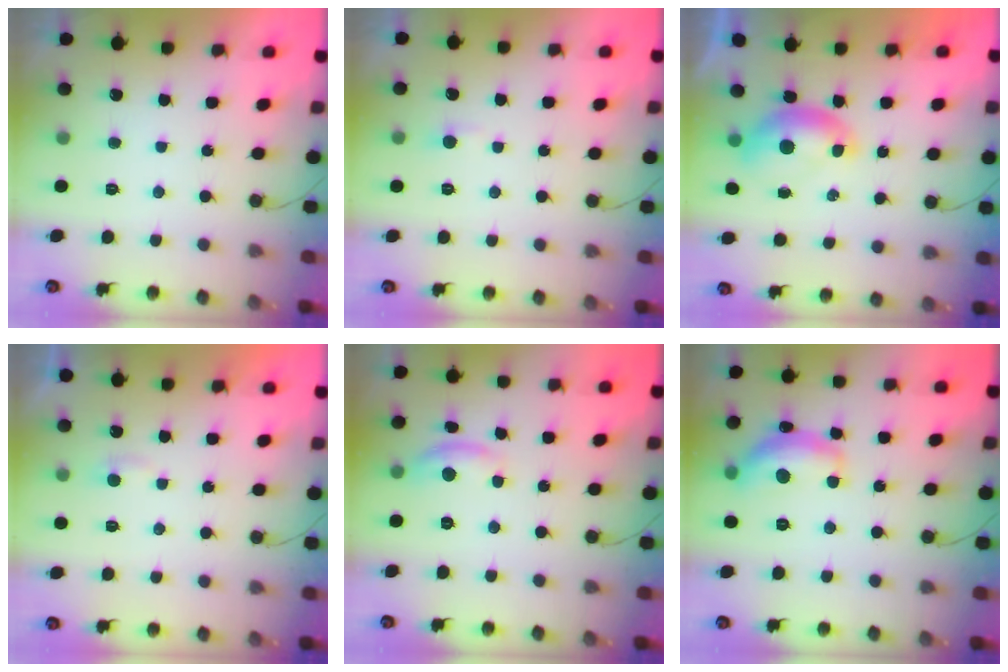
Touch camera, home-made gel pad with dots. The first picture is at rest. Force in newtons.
{"total": 2.6, "press": 2.6, "slide": 0.2}
{"total": 6.9, "press": 6.9, "slide": 0.9}
{"total": 2.4, "press": 2.4, "slide": 0.2}
{"total": 8.2, "press": 8.2, "slide": 0.3}
{"total": 13.7, "press": 13.7, "slide": 0.8}